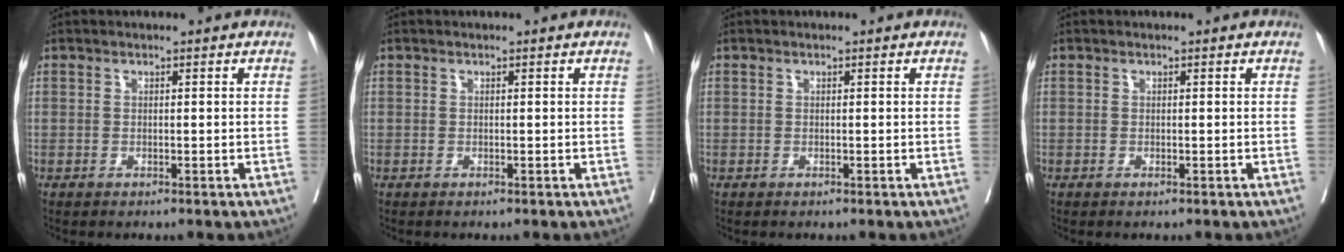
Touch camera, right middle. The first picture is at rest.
{"total": 0.0}
{"total": 0.0}
{"total": 0.0}